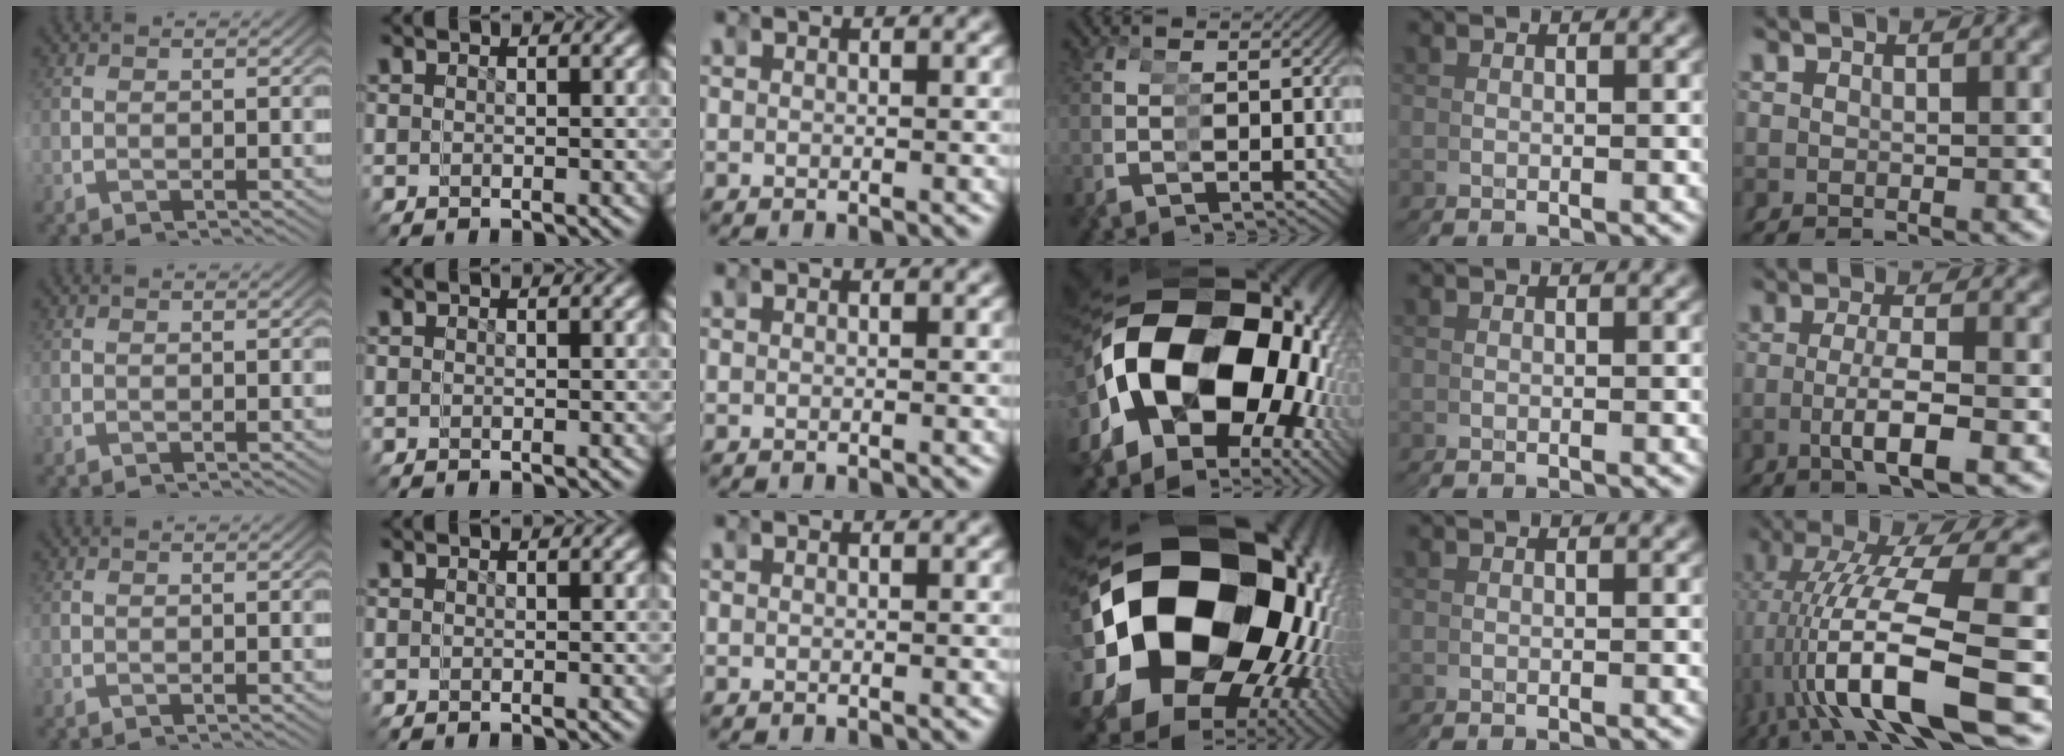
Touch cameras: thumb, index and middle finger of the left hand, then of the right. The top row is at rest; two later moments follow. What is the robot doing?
{"motion": "grasp_and_lifting", "object": "tape"}